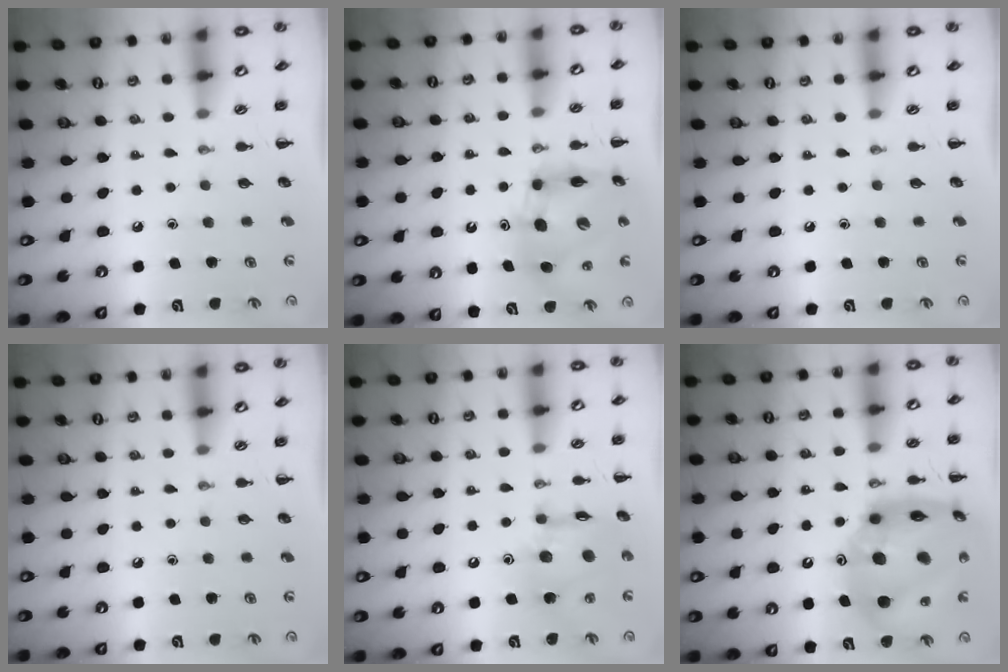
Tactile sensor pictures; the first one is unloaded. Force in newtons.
{"total": 9.7, "press": 9.6, "slide": 1.7}
{"total": 0.0}
{"total": 0.0}
{"total": 12.8, "press": 12.7, "slide": 1.9}
{"total": 22.0, "press": 21.1, "slide": 6.3}